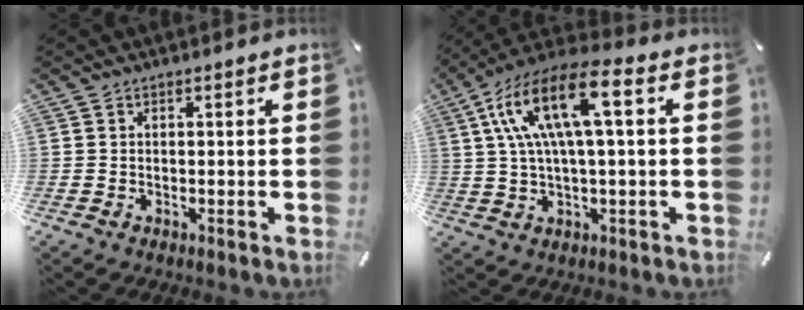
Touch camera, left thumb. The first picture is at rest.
{"total": 14.5, "force": [3.8, 4.6, 13.2], "torque": [-0.278, -0.004, 0.060]}